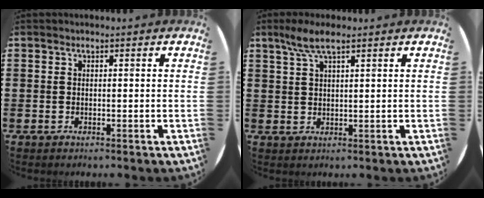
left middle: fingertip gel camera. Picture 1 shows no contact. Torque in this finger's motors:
{"motor_torque": [0.67, -0.58, 0.12, 0.06]}